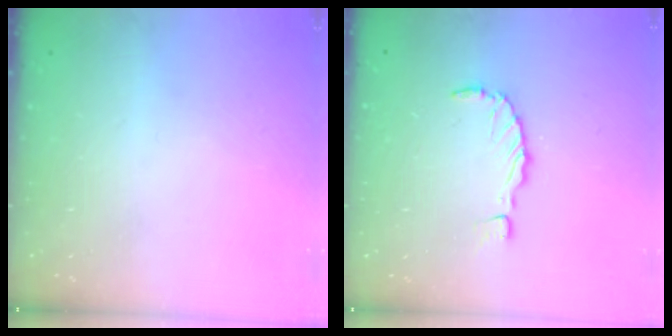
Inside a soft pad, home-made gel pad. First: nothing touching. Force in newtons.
{"total": 0.0}